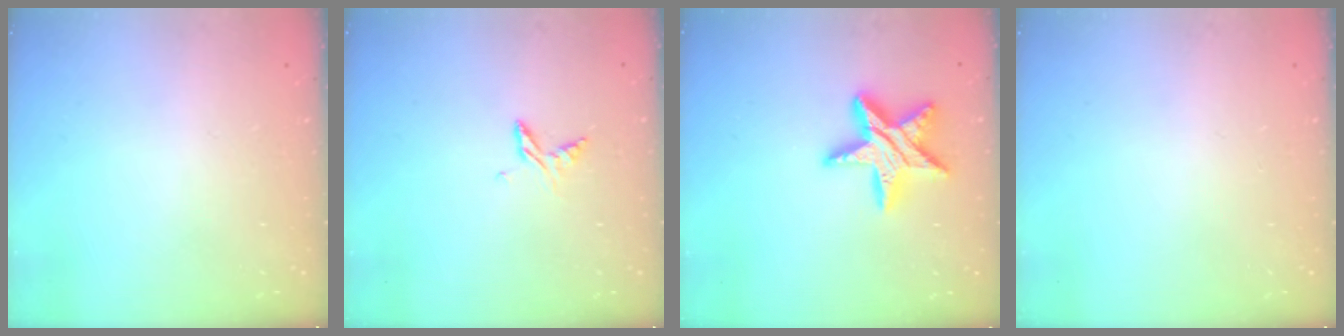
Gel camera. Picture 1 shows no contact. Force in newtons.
{"total": 6.9, "press": 6.8, "slide": 0.6}
{"total": 14.9, "press": 14.8, "slide": 1.0}
{"total": 0.0}